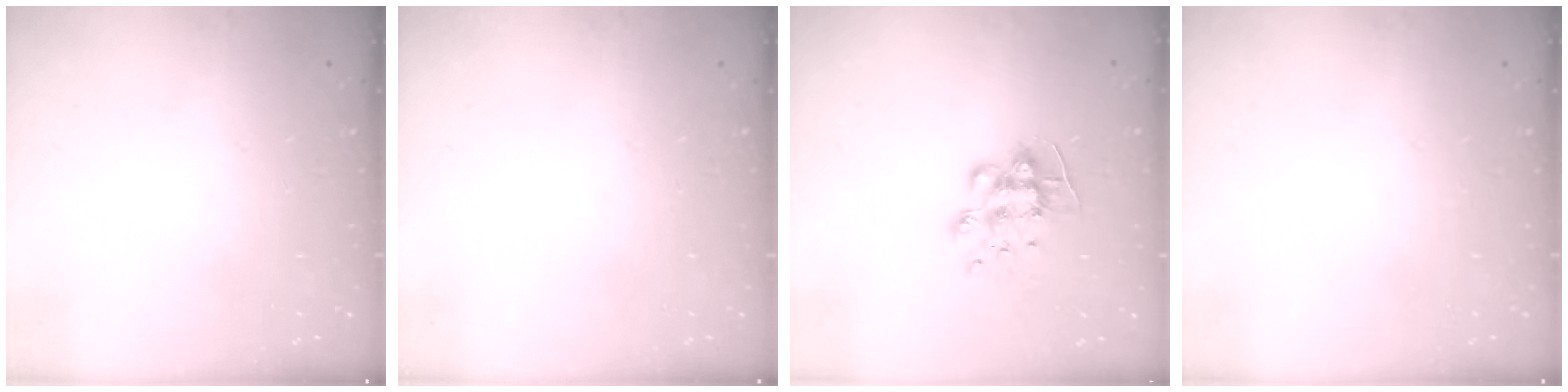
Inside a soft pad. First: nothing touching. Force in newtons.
{"total": 0.0}
{"total": 9.4, "press": 9.4, "slide": 0.6}
{"total": 0.0}